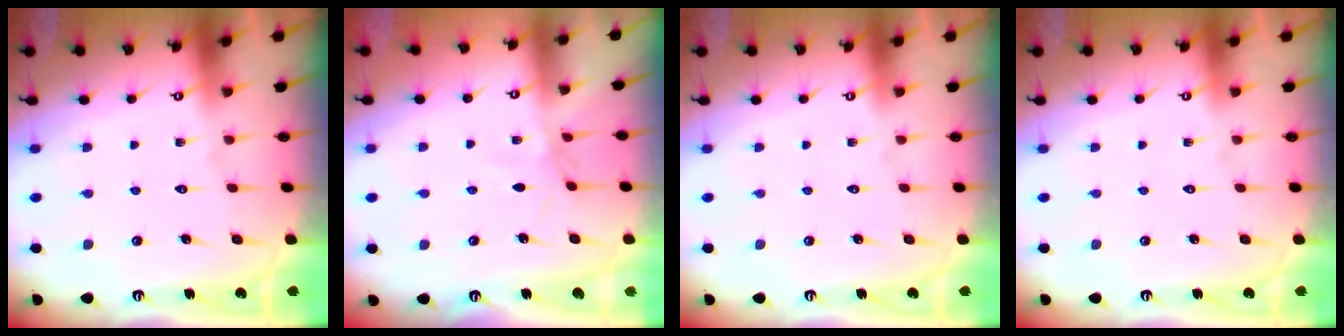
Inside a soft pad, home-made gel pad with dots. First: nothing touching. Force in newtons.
{"total": 1.7, "press": 1.7, "slide": 0.2}
{"total": 0.0}
{"total": 0.0}